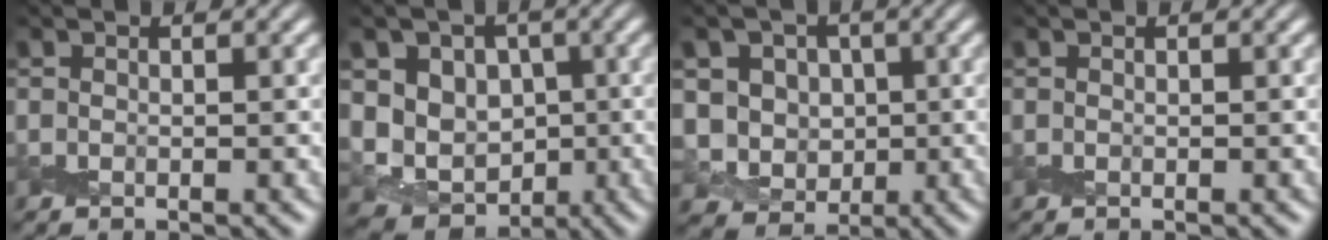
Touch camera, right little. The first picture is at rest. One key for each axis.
{"total": 7.1, "fx": 0.2, "fy": 6.0, "fz": 3.8, "tx": -0.046, "ty": -0.008, "tz": -0.004}
{"total": 4.8, "fx": 0.0, "fy": 4.3, "fz": 2.1, "tx": -0.040, "ty": -0.006, "tz": -0.009}
{"total": 0.0}